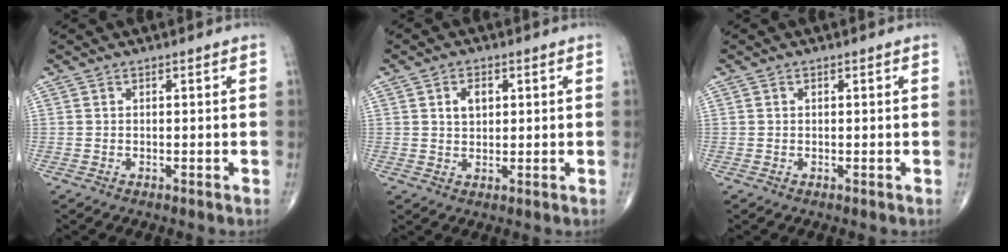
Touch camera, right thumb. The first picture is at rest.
{"total": 3.7, "force": [1.2, 2.4, 2.6], "torque": [-0.032, -0.003, 0.021]}
{"total": 0.0}